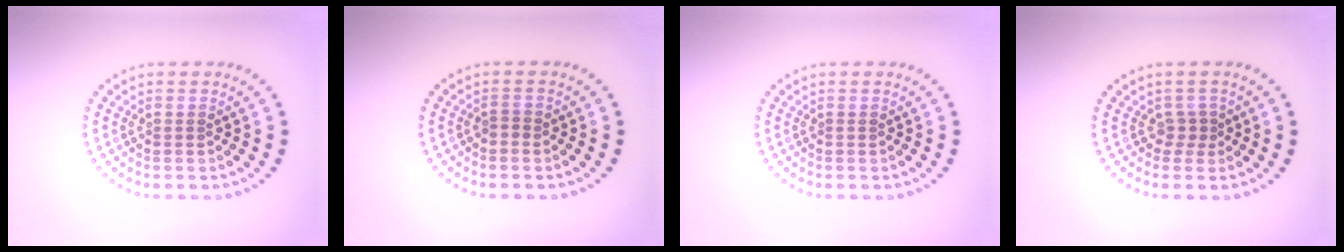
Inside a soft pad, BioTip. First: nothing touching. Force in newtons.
{"total": 0.8, "press": 0.7, "slide": 0.3}
{"total": 0.0}
{"total": 1.2, "press": 0.8, "slide": 0.8}